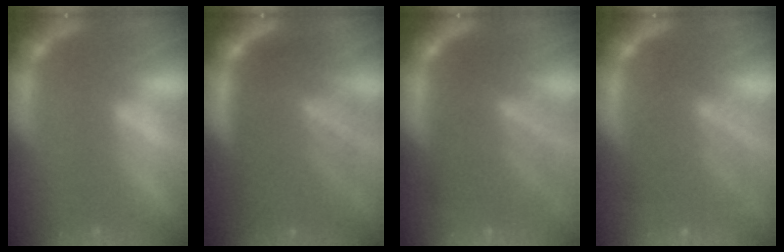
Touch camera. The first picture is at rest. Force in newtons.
{"total": 10.0}
{"total": 7.6}
{"total": 6.1}